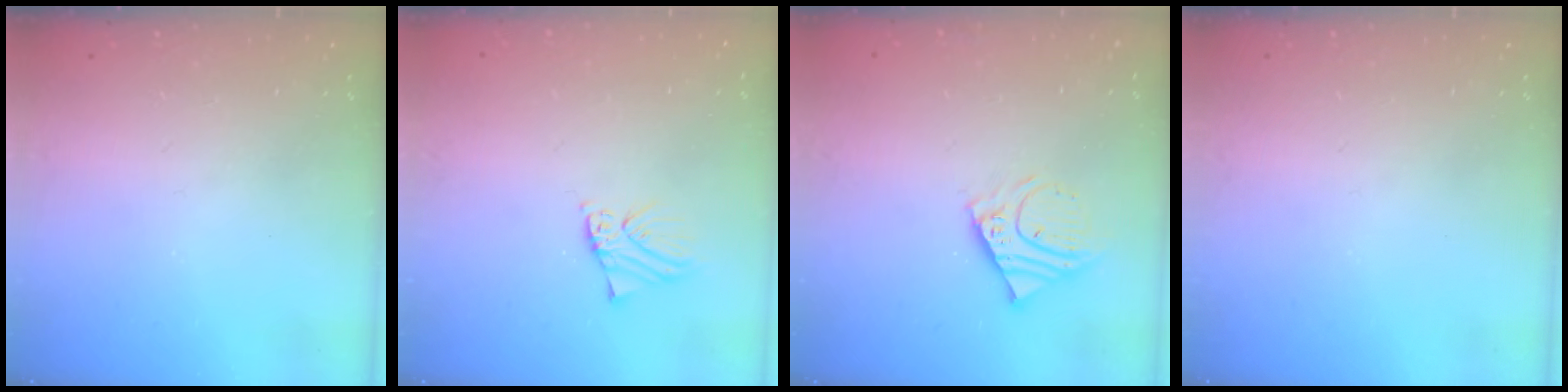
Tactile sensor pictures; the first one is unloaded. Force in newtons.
{"total": 1.5, "press": 1.5, "slide": 0.1}
{"total": 7.0, "press": 6.9, "slide": 1.0}
{"total": 0.0}